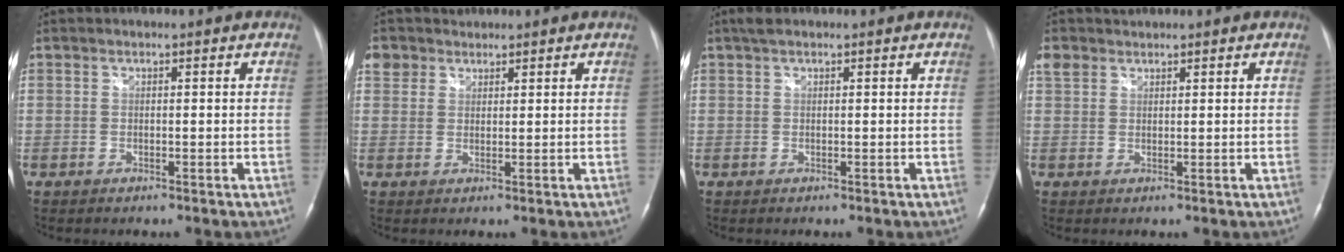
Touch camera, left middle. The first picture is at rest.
{"total": 3.1, "force": [2.1, 2.3, 0.0], "torque": [-0.002, 0.018, 0.038]}
{"total": 1.7, "force": [1.2, 0.6, 1.0], "torque": [-0.022, 0.020, 0.021]}
{"total": 2.3, "force": [1.9, 1.2, 0.1], "torque": [-0.007, 0.019, 0.038]}